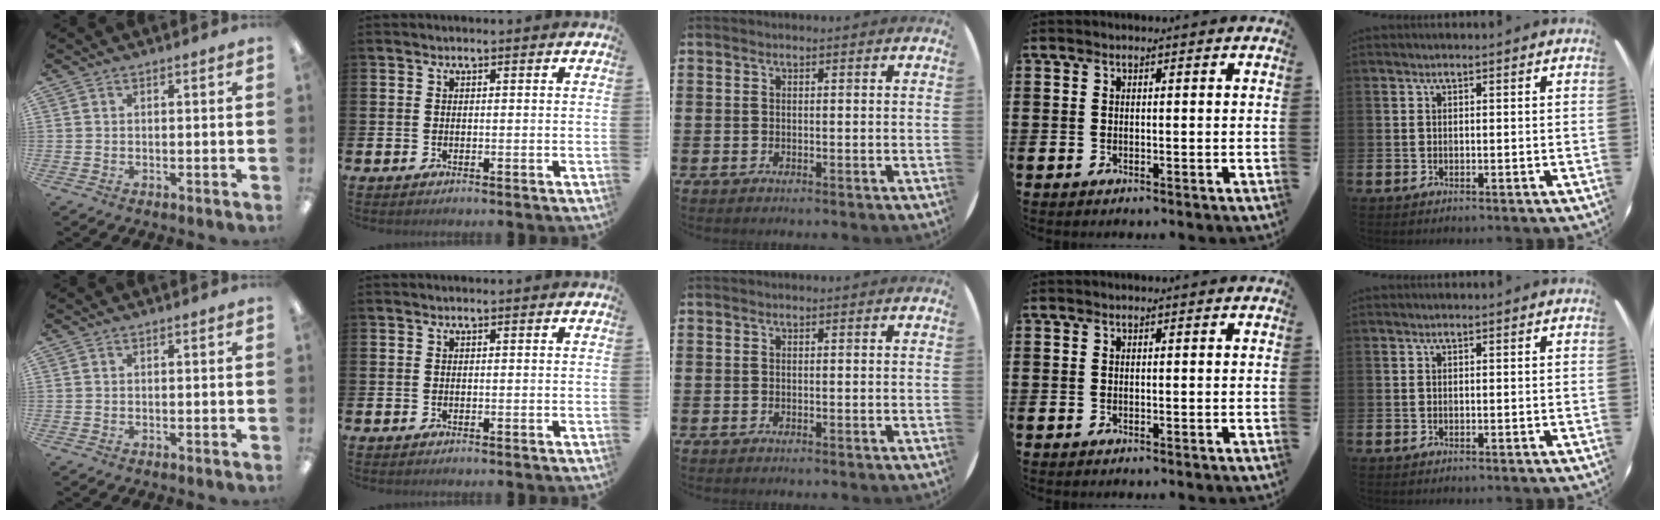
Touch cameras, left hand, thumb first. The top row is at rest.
{}